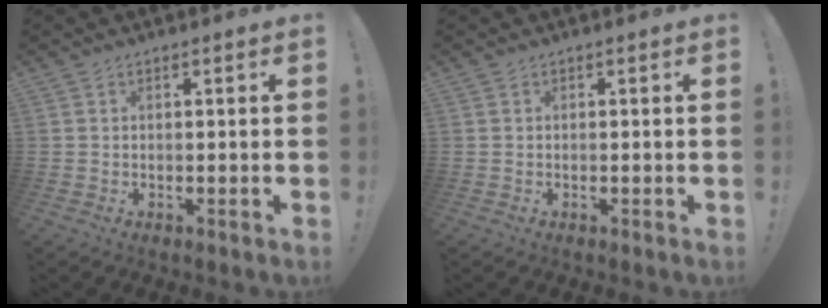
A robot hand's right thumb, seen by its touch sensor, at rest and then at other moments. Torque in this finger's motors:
{"motor_torque": [-0.08, -0.08, 0.00, 0.00, 0.00]}